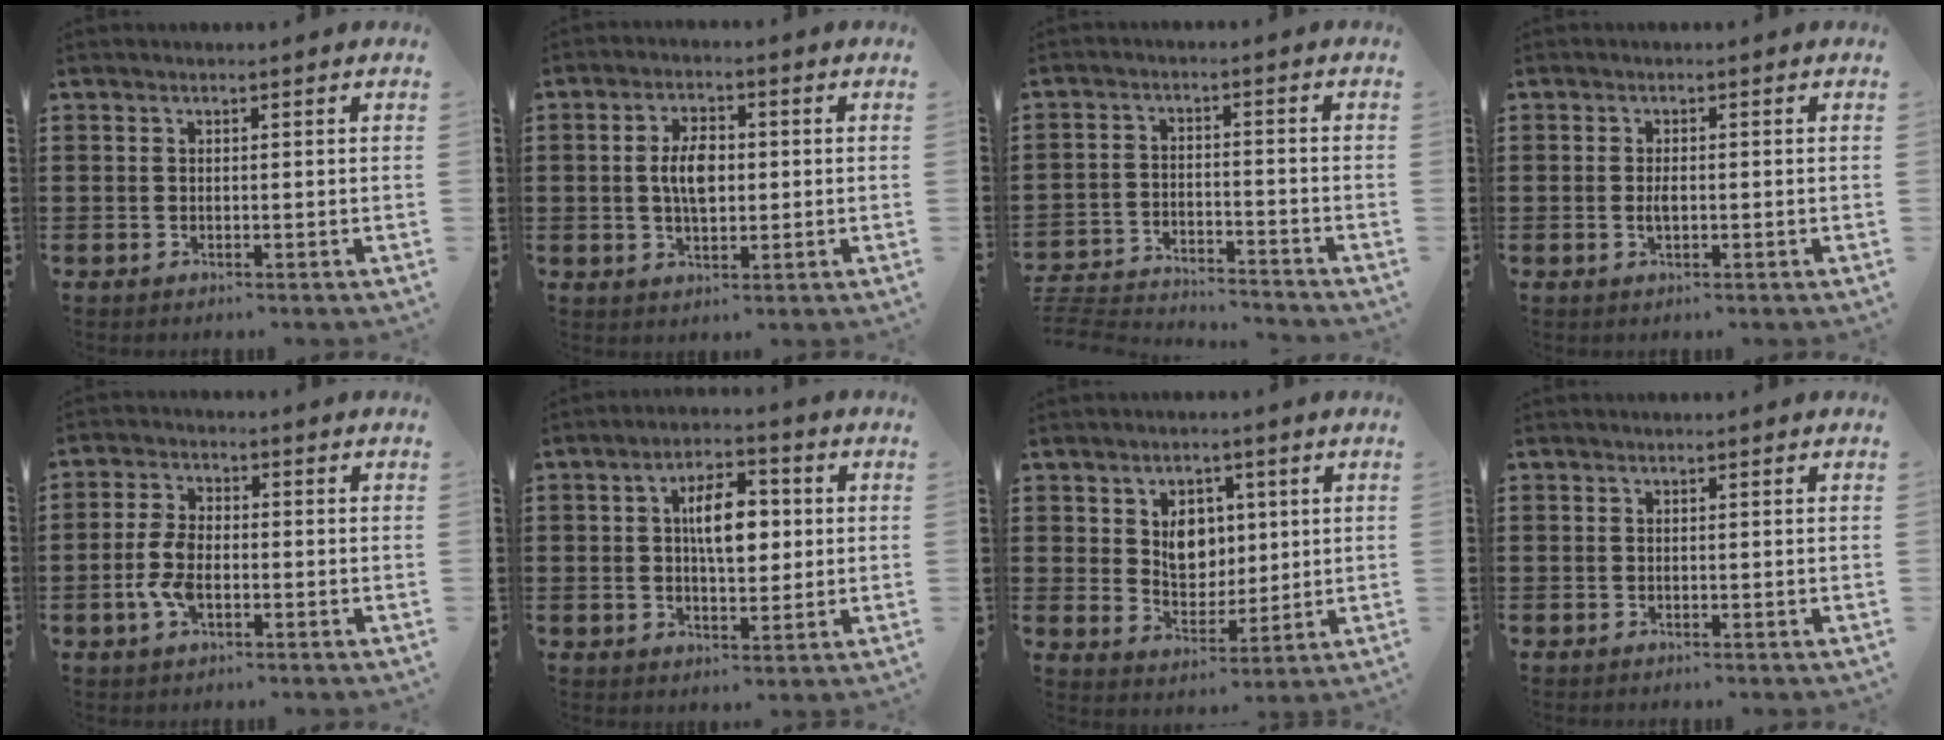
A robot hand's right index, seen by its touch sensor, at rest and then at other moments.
{"total": 5.5, "force": [0.2, 2.8, 4.7], "torque": [-0.093, 0.005, -0.003]}
{"total": 4.1, "force": [-4.1, 0.3, 0.4], "torque": [-0.027, -0.005, -0.091]}
{"total": 1.8, "force": [-0.2, 0.8, 1.6], "torque": [-0.030, 0.002, -0.004]}
{"total": 5.3, "force": [-1.5, 2.9, 4.2], "torque": [-0.109, -0.003, -0.036]}
{"total": 7.6, "force": [1.1, 3.9, 6.4], "torque": [-0.108, 0.007, 0.009]}
{"total": 6.2, "force": [1.8, 4.8, 3.4], "torque": [-0.061, 0.006, 0.027]}
{"total": 0.0}